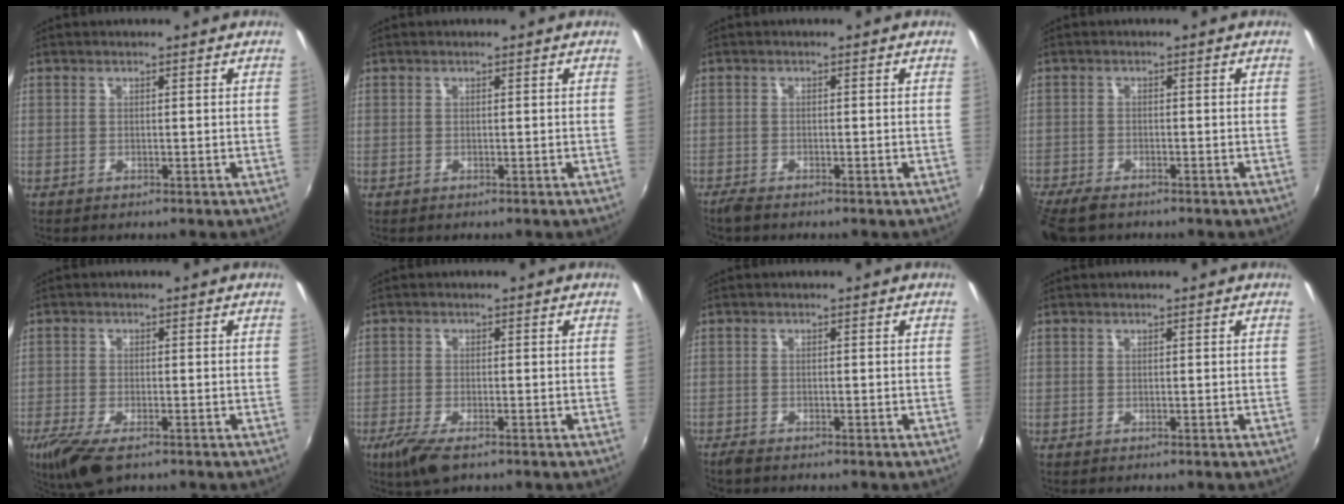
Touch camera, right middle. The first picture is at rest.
{"total": 0.0}
{"total": 2.0, "force": [-1.8, 0.3, 0.9], "torque": [-0.023, -0.008, -0.037]}
{"total": 6.9, "force": [-5.7, 2.2, 3.2], "torque": [-0.091, -0.034, -0.109]}
{"total": 8.1, "force": [-5.3, 2.7, 5.4], "torque": [-0.130, -0.033, -0.098]}
{"total": 6.0, "force": [-3.9, 1.9, 4.1], "torque": [-0.100, -0.023, -0.073]}
{"total": 1.7, "force": [-1.6, 0.3, 0.6], "torque": [-0.016, -0.007, -0.032]}
{"total": 0.0}